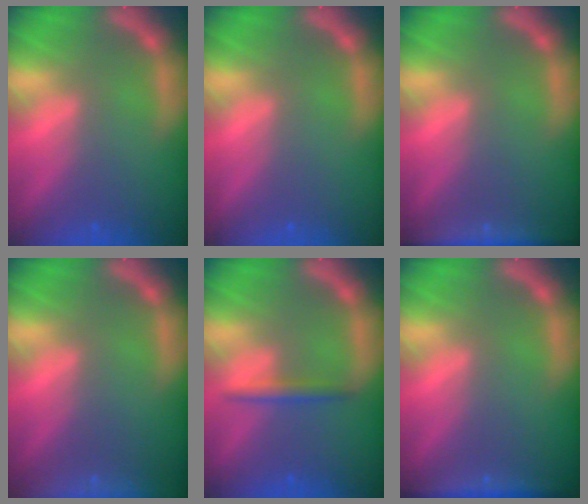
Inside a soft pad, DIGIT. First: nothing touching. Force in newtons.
{"total": 0.0}
{"total": 5.5}
{"total": 9.0}
{"total": 1.9}
{"total": 3.5}